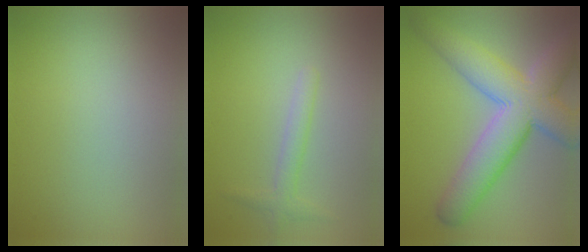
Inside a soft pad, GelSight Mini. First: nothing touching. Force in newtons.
{"total": 1.6, "press": 1.6, "slide": 0.1}
{"total": 9.6, "press": 9.6, "slide": 0.8}